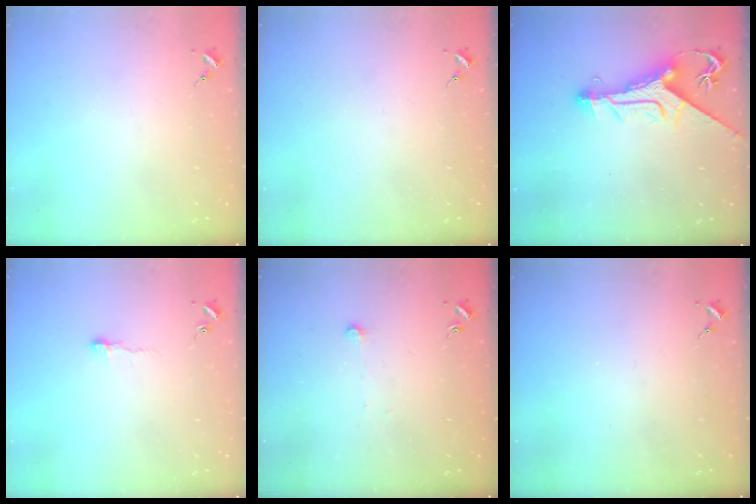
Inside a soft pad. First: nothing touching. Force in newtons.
{"total": 0.0}
{"total": 12.1, "press": 12.0, "slide": 1.2}
{"total": 3.4, "press": 3.4, "slide": 0.2}
{"total": 3.7, "press": 3.7, "slide": 0.3}
{"total": 0.0}